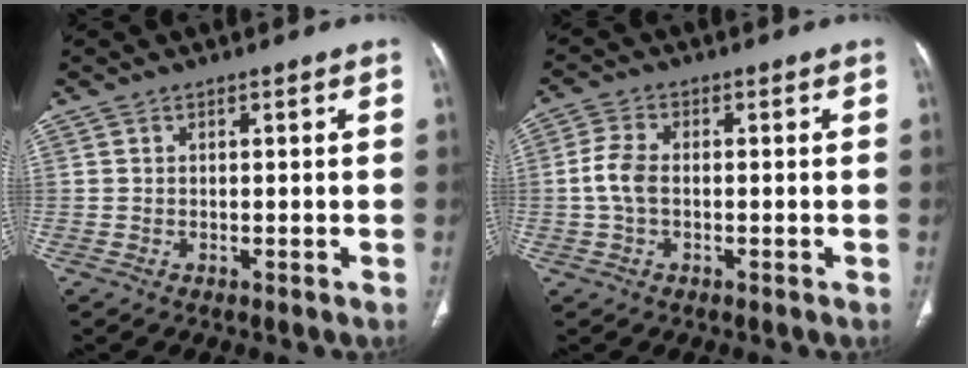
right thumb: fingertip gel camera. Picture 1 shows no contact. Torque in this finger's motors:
{"motor_torque": [0.82, 0.93, 0.60, -0.56, 0.20]}